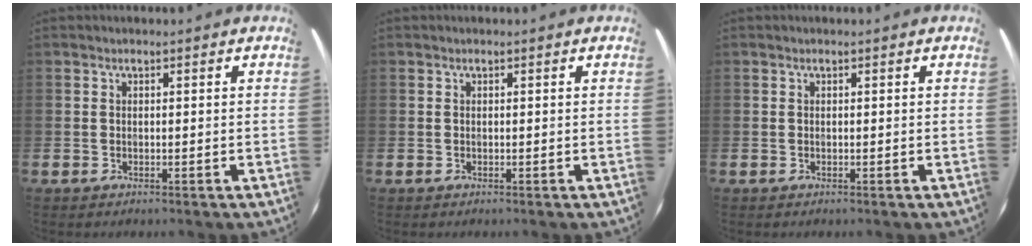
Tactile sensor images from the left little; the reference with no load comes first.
{"total": 0.0}
{"total": 0.0}